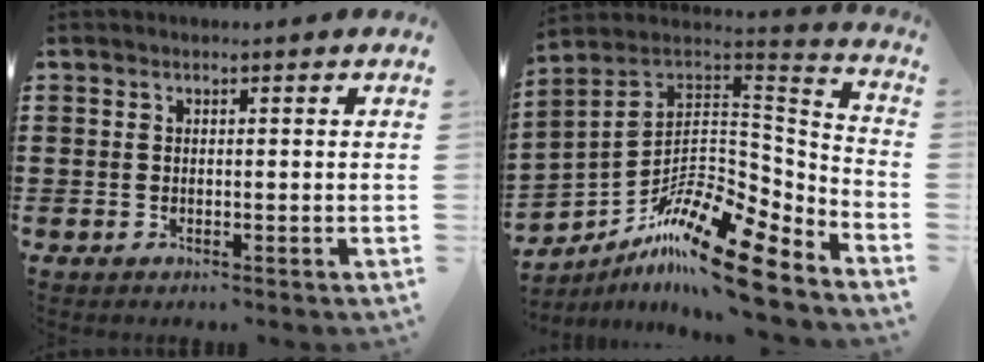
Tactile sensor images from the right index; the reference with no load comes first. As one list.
[{"total": 14.5, "force": [-10.1, 4.4, 9.5], "torque": [-0.160, 0.021, -0.187]}]